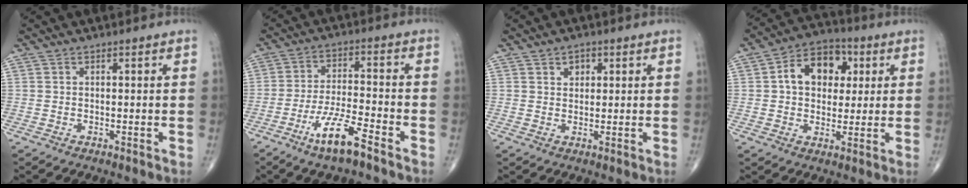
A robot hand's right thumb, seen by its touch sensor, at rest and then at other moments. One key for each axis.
{"total": 9.1, "fx": -5.8, "fy": 1.4, "fz": 6.9, "tx": -0.136, "ty": 0.025, "tz": -0.108}
{"total": 2.6, "fx": 1.2, "fy": 1.8, "fz": 1.3, "tx": -0.004, "ty": -0.004, "tz": 0.017}
{"total": 11.7, "fx": 2.7, "fy": 8.4, "fz": 7.7, "tx": -0.086, "ty": 0.010, "tz": 0.036}